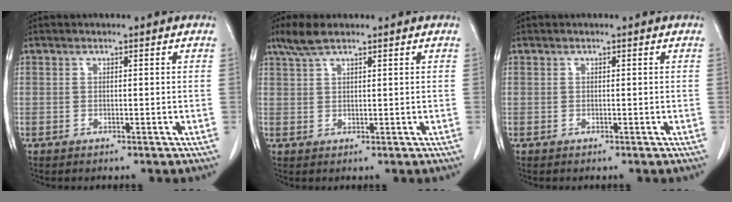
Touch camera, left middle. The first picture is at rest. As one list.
[{"total": 3.7, "force": [2.8, 0.7, 2.3], "torque": [-0.058, 0.011, 0.061]}, {"total": 0.0}]